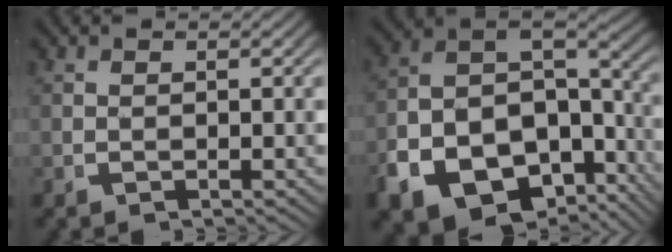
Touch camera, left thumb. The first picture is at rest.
{"total": 17.6, "force": [-5.9, 13.2, 10.0], "torque": [-0.237, -0.070, -0.077]}